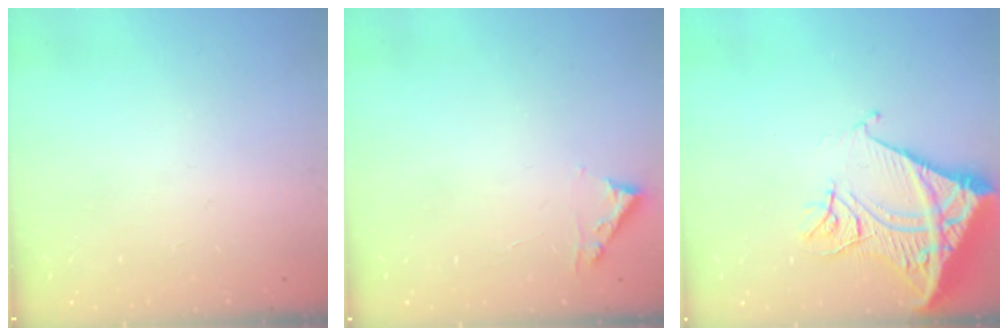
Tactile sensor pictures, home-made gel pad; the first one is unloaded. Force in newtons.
{"total": 4.5, "press": 4.4, "slide": 0.5}
{"total": 16.2, "press": 16.1, "slide": 2.1}